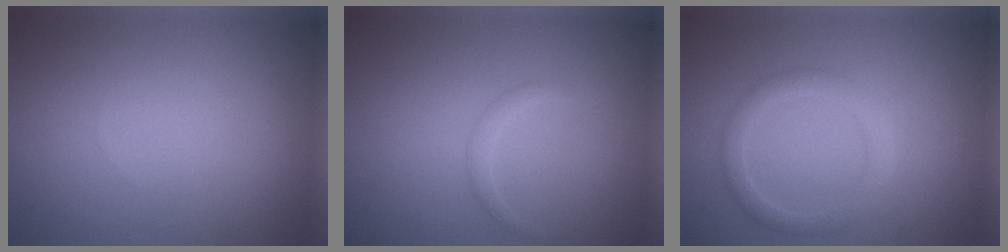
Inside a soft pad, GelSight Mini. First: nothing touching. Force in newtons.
{"total": 0.9, "press": 0.9, "slide": 0.0}
{"total": 2.3, "press": 2.3, "slide": 0.1}